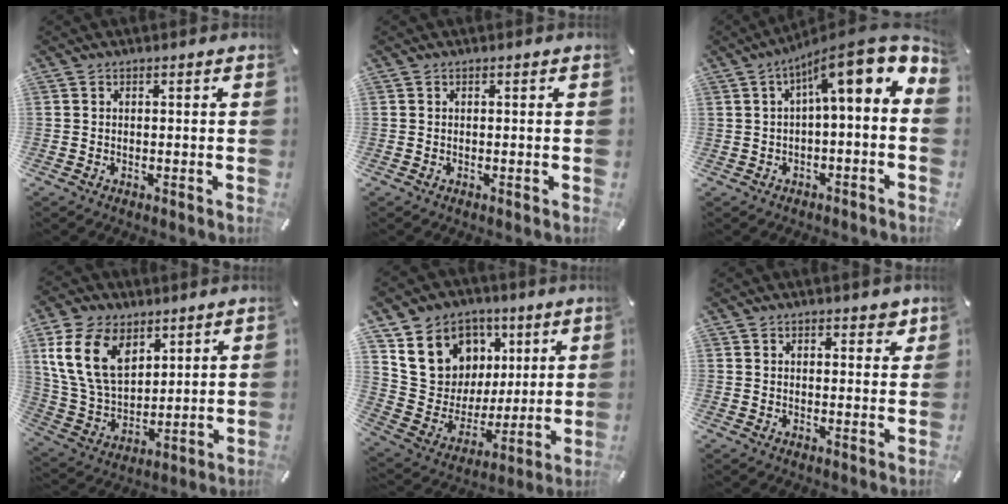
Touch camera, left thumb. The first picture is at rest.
{"total": 0.0}
{"total": 14.0, "force": [6.2, 4.1, 11.9], "torque": [-0.182, -0.046, 0.101]}
{"total": 15.7, "force": [7.3, 10.8, 8.8], "torque": [-0.211, -0.023, 0.138]}
{"total": 16.1, "force": [7.4, 13.5, 4.7], "torque": [-0.078, -0.045, 0.152]}
{"total": 2.8, "force": [1.9, 1.7, 1.3], "torque": [-0.005, -0.003, 0.028]}